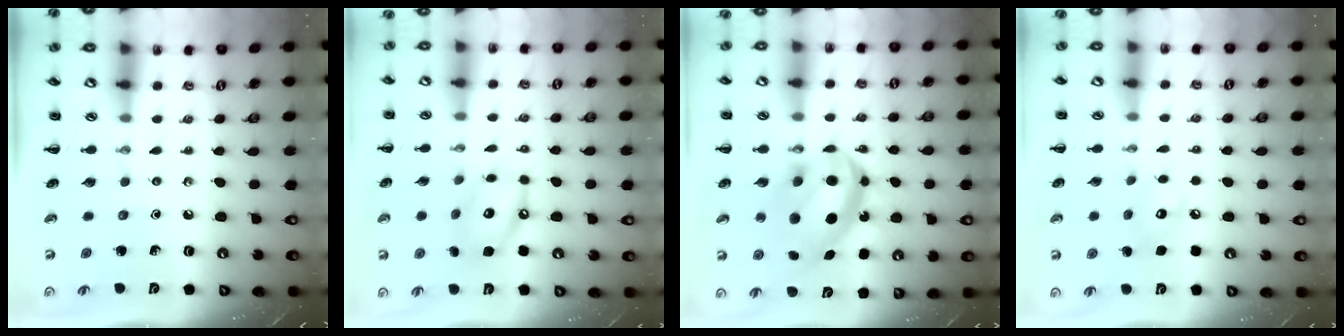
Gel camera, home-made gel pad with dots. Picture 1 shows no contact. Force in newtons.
{"total": 11.8, "press": 11.7, "slide": 2.0}
{"total": 16.6, "press": 16.2, "slide": 3.9}
{"total": 7.0, "press": 7.0, "slide": 0.8}